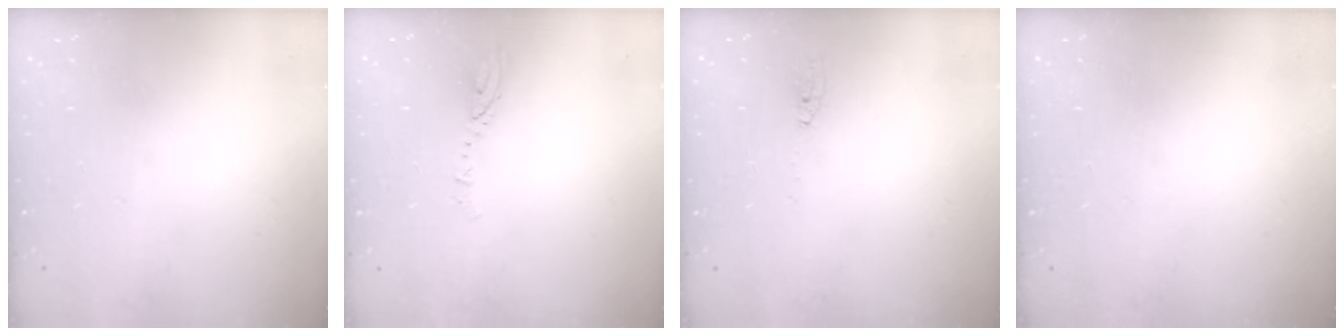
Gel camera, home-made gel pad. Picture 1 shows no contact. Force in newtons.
{"total": 3.1, "press": 3.1, "slide": 0.3}
{"total": 2.0, "press": 2.0, "slide": 0.2}
{"total": 0.0}